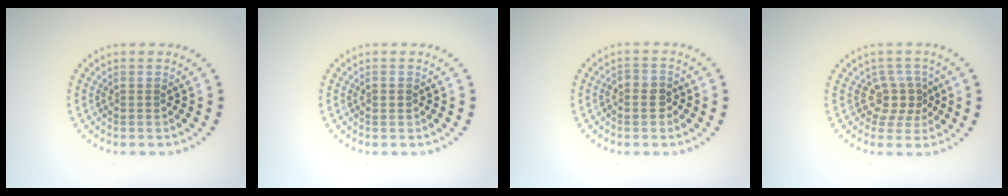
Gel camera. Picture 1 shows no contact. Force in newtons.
{"total": 0.9, "press": 0.9, "slide": 0.1}
{"total": 1.9, "press": 1.8, "slide": 0.5}
{"total": 2.7, "press": 2.0, "slide": 1.8}